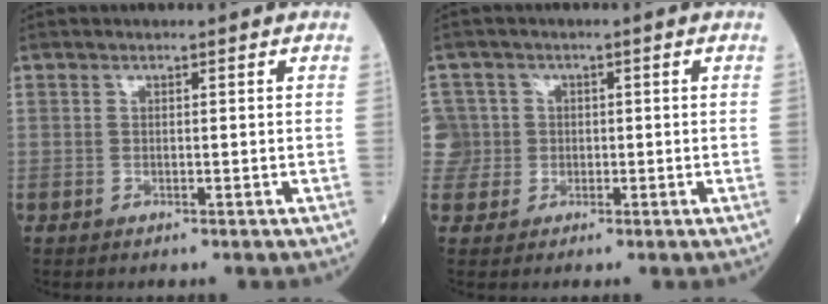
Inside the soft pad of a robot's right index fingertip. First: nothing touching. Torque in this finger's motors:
{"motor_torque": [0.02, 0.05, -0.03, -0.02]}